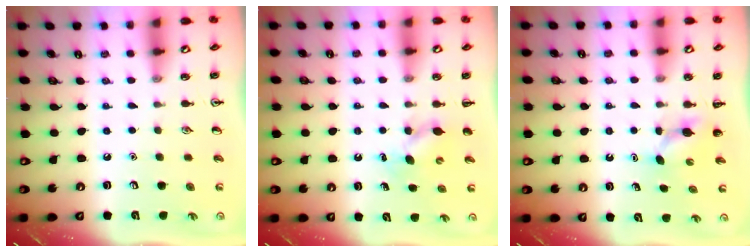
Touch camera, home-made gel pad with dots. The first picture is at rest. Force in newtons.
{"total": 4.2, "press": 4.1, "slide": 0.9}
{"total": 2.9, "press": 2.8, "slide": 0.8}